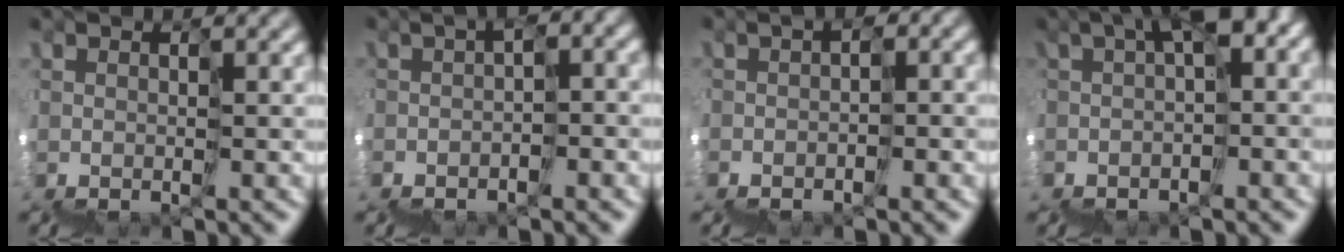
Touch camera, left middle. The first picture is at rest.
{"total": 3.0, "force": [-2.3, 0.4, 1.9], "torque": [-0.037, -0.006, -0.035]}
{"total": 2.2, "force": [-2.0, 0.5, 0.8], "torque": [-0.009, -0.006, -0.030]}
{"total": 4.7, "force": [0.1, 0.7, 4.6], "torque": [-0.085, 0.018, -0.002]}